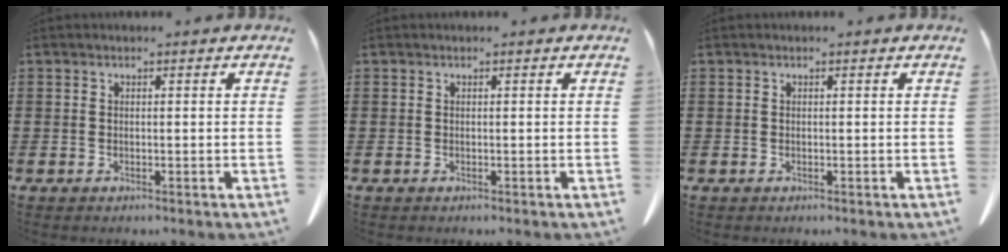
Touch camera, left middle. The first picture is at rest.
{"total": 0.0}
{"total": 0.0}